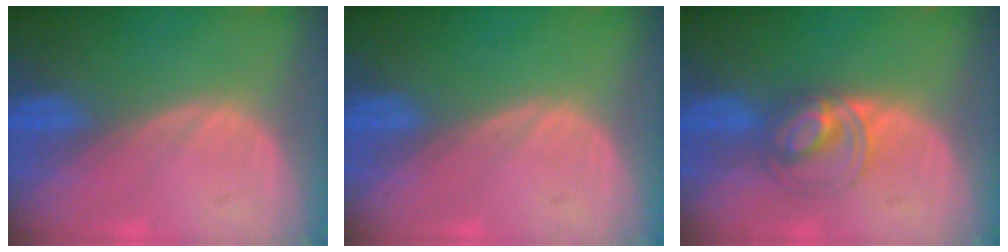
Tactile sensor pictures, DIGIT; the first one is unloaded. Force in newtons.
{"total": 0.0}
{"total": 5.0, "press": 5.0, "slide": 0.5}